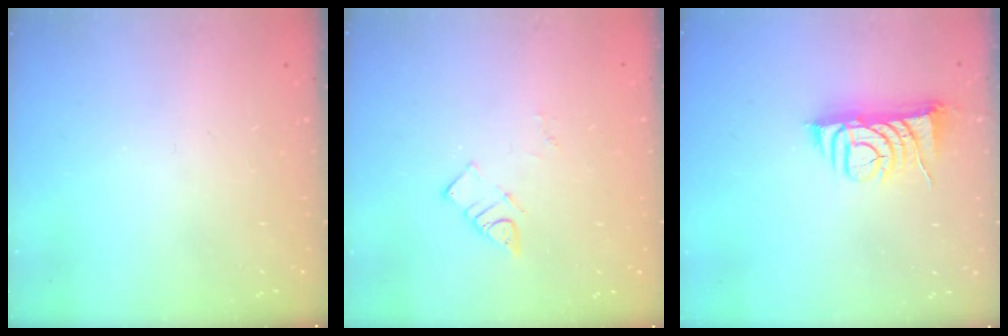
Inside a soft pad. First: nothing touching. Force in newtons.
{"total": 3.2, "press": 3.2, "slide": 0.2}
{"total": 7.9, "press": 7.8, "slide": 1.1}